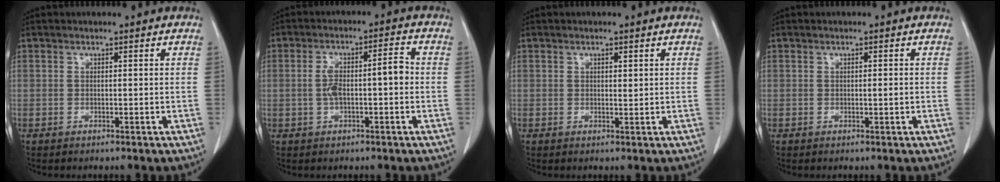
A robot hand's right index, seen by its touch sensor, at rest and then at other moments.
{"total": 6.4, "force": [-0.6, 1.7, 6.2], "torque": [-0.118, 0.027, -0.008]}
{"total": 1.0, "force": [0.5, 0.3, 0.8], "torque": [-0.013, -0.002, 0.007]}
{"total": 0.8, "force": [-0.1, 0.0, 0.8], "torque": [-0.013, -0.001, 0.000]}